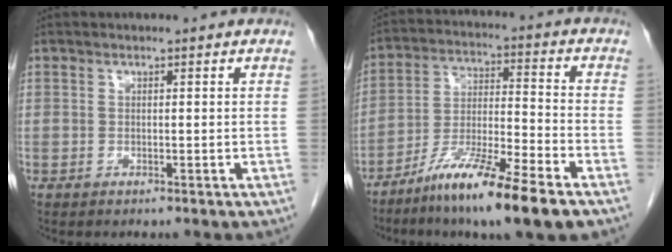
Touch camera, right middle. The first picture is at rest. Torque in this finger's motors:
{"motor_torque": [1.24, -0.89, 0.74, 0.19]}